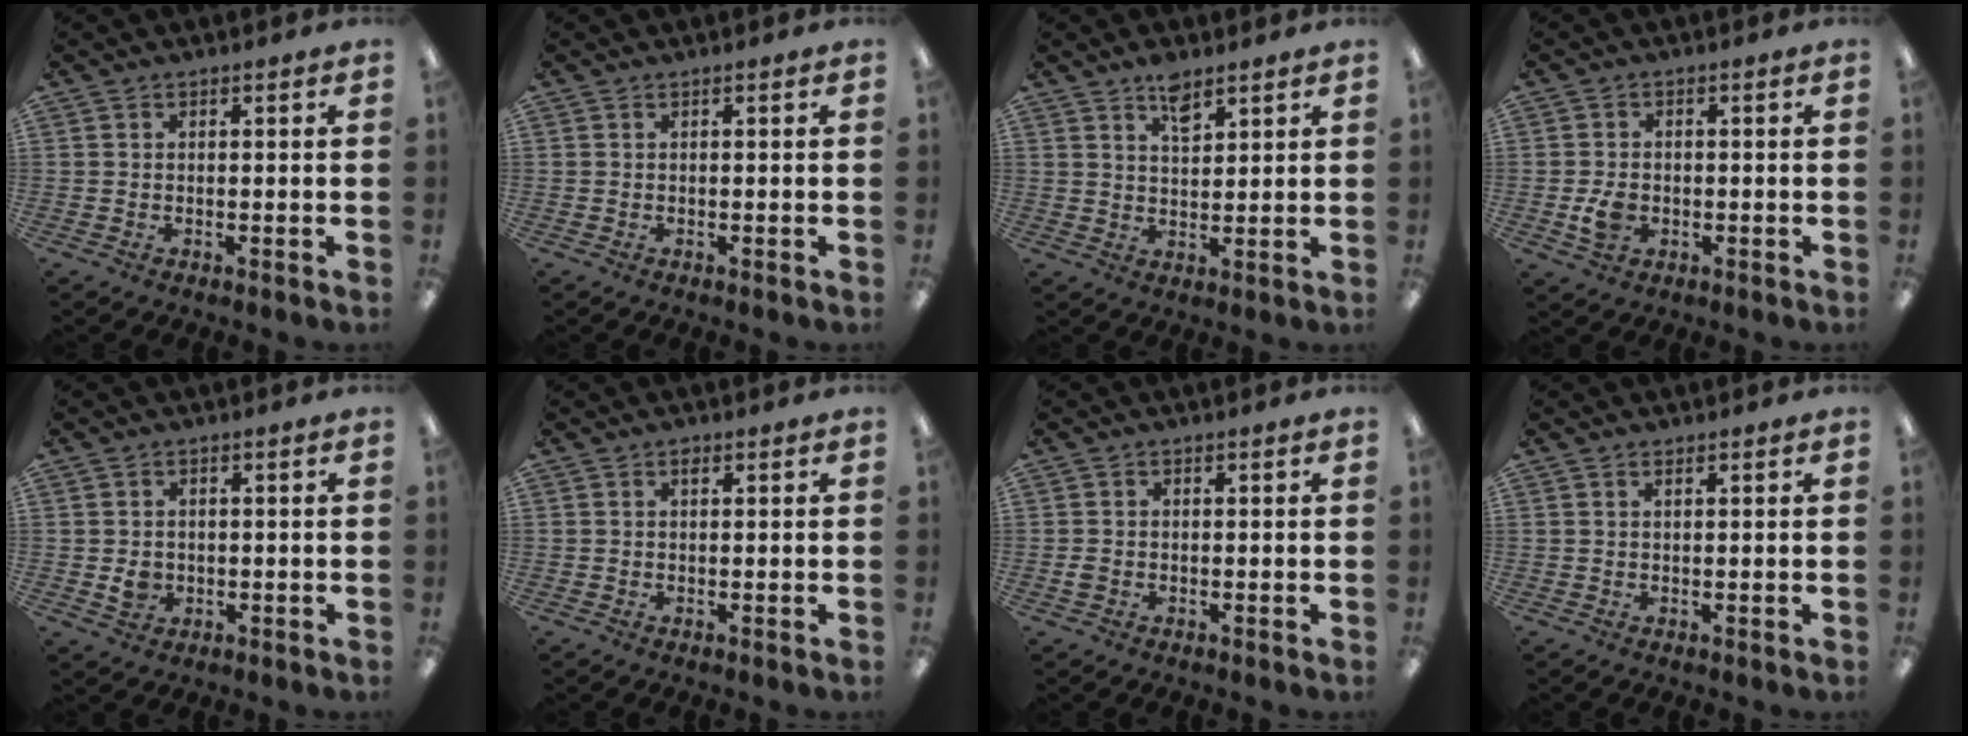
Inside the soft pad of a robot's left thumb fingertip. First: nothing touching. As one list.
[{"total": 0.0}, {"total": 5.5, "force": [4.0, 2.4, 2.9], "torque": [-0.043, -0.018, 0.068]}, {"total": 4.8, "force": [-1.1, 3.6, 2.9], "torque": [-0.053, 0.000, -0.020]}, {"total": 3.4, "force": [-0.2, 3.0, 1.5], "torque": [-0.010, 0.000, -0.006]}, {"total": 1.1, "force": [0.6, 0.7, 0.7], "torque": [-0.008, 0.000, 0.008]}, {"total": 1.4, "force": [-0.4, 1.2, 0.7], "torque": [-0.013, 0.003, -0.009]}, {"total": 0.8, "force": [0.5, 0.4, 0.5], "torque": [-0.011, 0.001, 0.010]}]